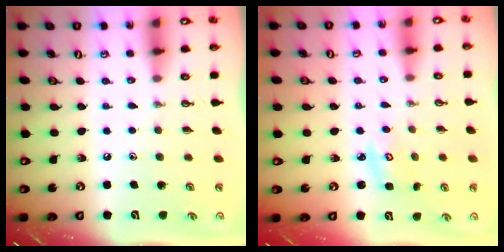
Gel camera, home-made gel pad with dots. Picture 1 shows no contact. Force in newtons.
{"total": 3.0, "press": 3.0, "slide": 0.4}